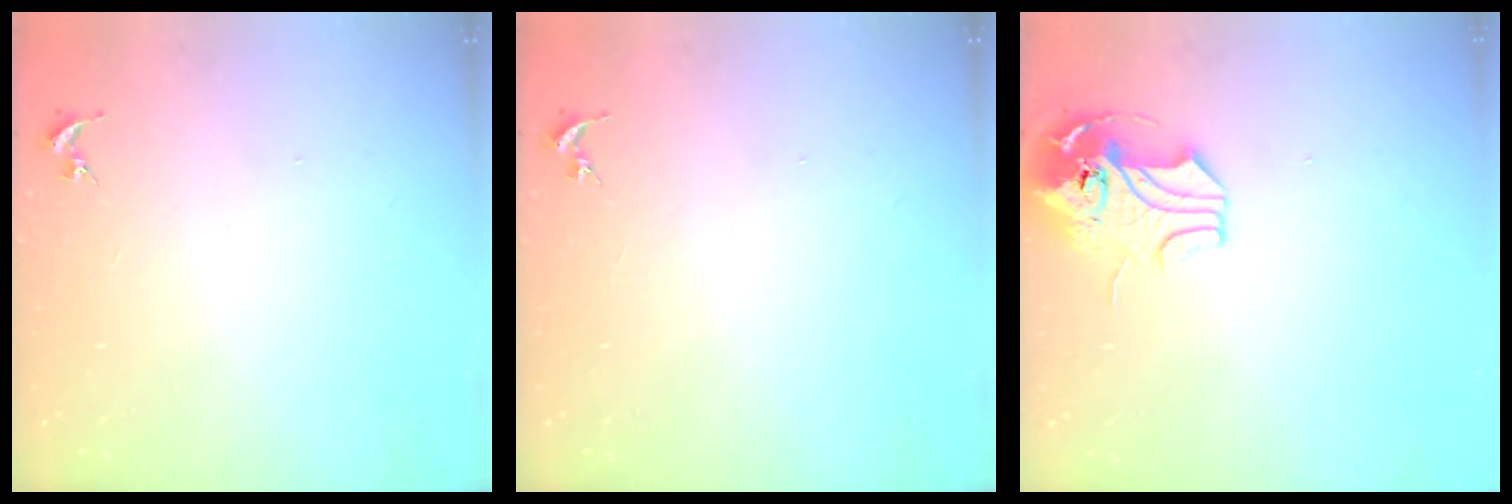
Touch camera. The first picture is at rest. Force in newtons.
{"total": 0.0}
{"total": 12.2, "press": 12.1, "slide": 1.7}